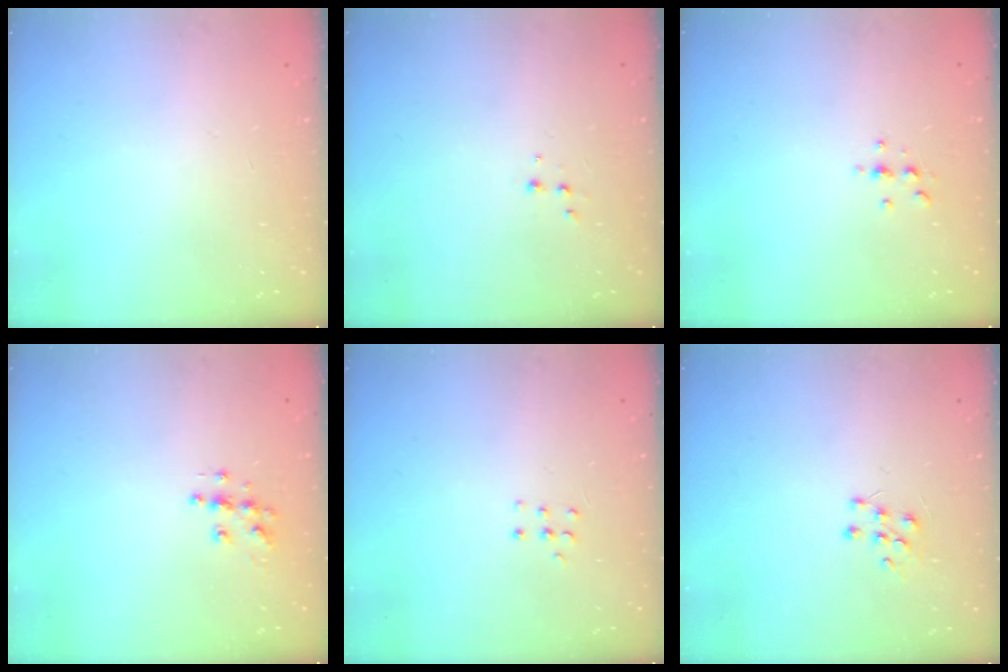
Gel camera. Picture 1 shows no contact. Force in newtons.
{"total": 1.9, "press": 1.9, "slide": 0.2}
{"total": 3.1, "press": 3.1, "slide": 0.5}
{"total": 6.1, "press": 6.1, "slide": 0.3}
{"total": 3.8, "press": 3.8, "slide": 0.4}
{"total": 6.3, "press": 6.3, "slide": 0.5}